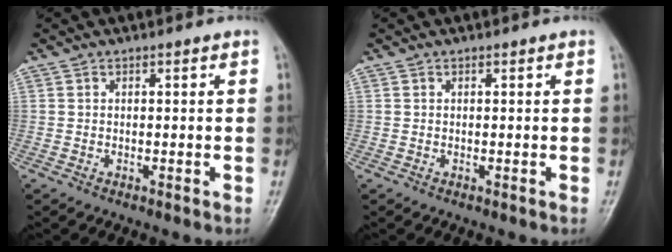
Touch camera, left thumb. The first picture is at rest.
{"total": 0.0}